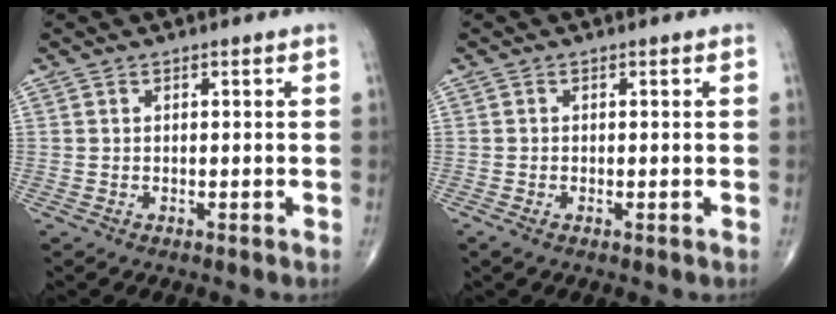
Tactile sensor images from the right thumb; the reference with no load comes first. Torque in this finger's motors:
{"motor_torque": [2.56, 0.63, 0.32, -0.92, 0.02]}